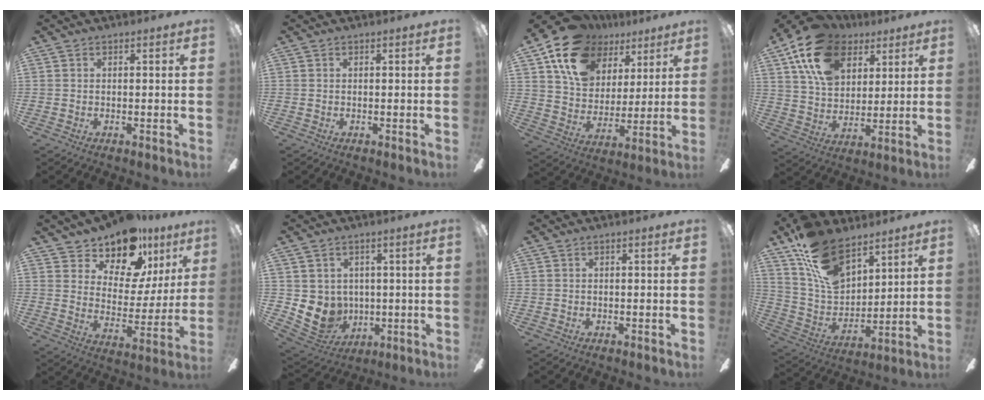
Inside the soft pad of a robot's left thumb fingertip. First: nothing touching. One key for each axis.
{"total": 0.0}
{"total": 18.3, "fx": 10.9, "fy": 12.5, "fz": 7.8, "tx": -0.151, "ty": -0.044, "tz": 0.205}
{"total": 18.2, "fx": 9.9, "fy": 12.1, "fz": 9.3, "tx": -0.166, "ty": -0.029, "tz": 0.186}
{"total": 15.1, "fx": 12.1, "fy": 7.1, "fz": 5.6, "tx": -0.093, "ty": -0.091, "tz": 0.215}
{"total": 8.2, "fx": 0.6, "fy": 7.9, "fz": 2.0, "tx": -0.068, "ty": -0.011, "tz": 0.019}
{"total": 0.0}
{"total": 17.9, "fx": 11.7, "fy": 9.7, "fz": 9.4, "tx": -0.183, "ty": -0.057, "tz": 0.225}